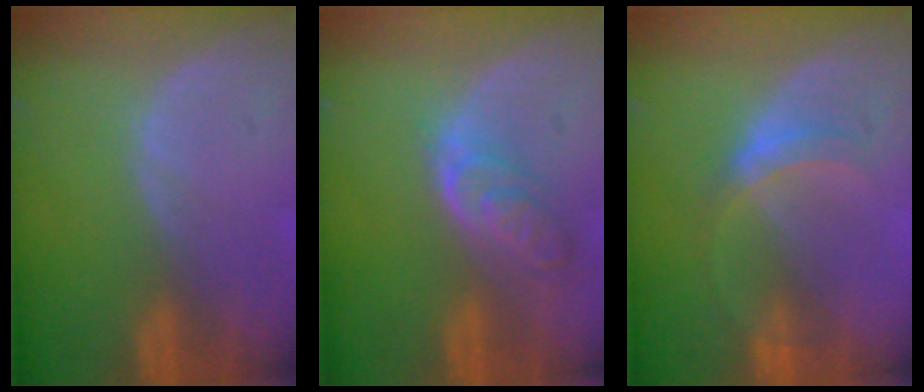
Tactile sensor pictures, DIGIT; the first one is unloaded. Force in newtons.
{"total": 6.4, "press": 5.7, "slide": 2.9}
{"total": 4.0, "press": 3.7, "slide": 1.6}